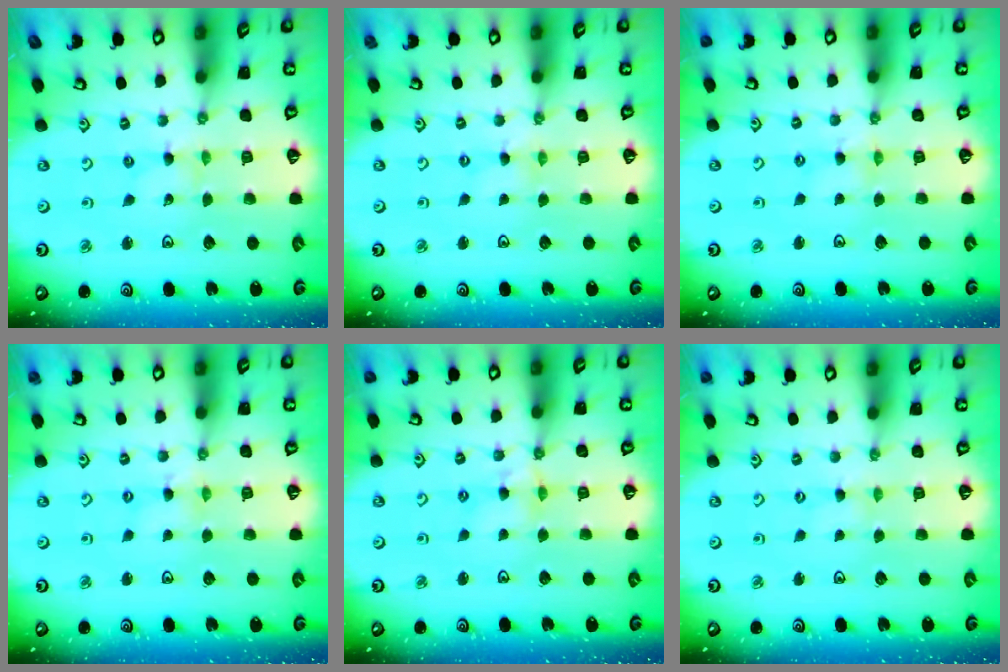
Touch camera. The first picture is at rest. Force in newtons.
{"total": 0.0}
{"total": 0.6, "press": 0.6, "slide": 0.2}
{"total": 1.6, "press": 1.6, "slide": 0.3}
{"total": 4.5, "press": 4.4, "slide": 0.4}
{"total": 0.0}